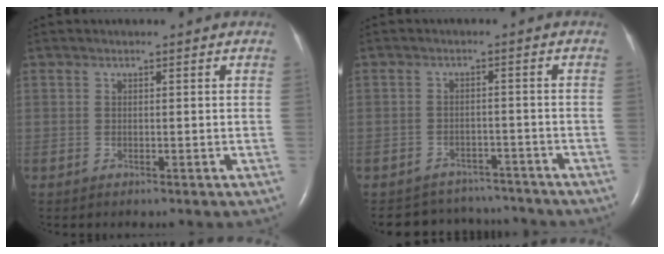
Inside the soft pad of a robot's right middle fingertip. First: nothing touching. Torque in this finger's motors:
{"motor_torque": [-0.25, -0.34, 0.02, 0.03]}